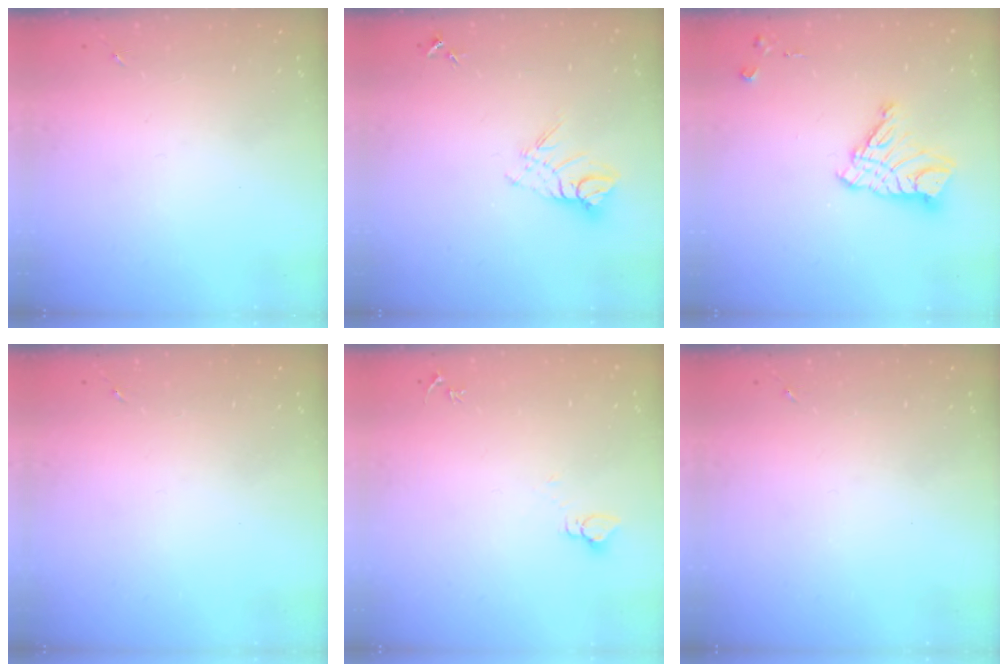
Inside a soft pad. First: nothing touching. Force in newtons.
{"total": 8.8, "press": 8.7, "slide": 0.7}
{"total": 11.6, "press": 11.6, "slide": 1.0}
{"total": 0.0}
{"total": 2.7, "press": 2.7, "slide": 0.2}
{"total": 0.0}